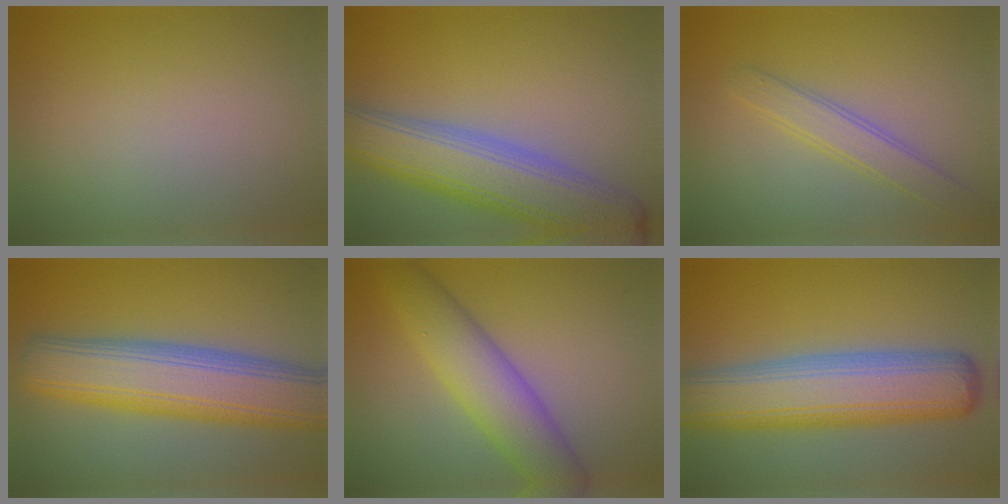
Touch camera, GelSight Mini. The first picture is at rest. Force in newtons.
{"total": 8.7, "press": 8.7, "slide": 0.5}
{"total": 2.8, "press": 2.8, "slide": 0.1}
{"total": 10.4, "press": 10.4, "slide": 0.4}
{"total": 6.2, "press": 6.2, "slide": 0.2}
{"total": 10.5, "press": 10.5, "slide": 0.5}